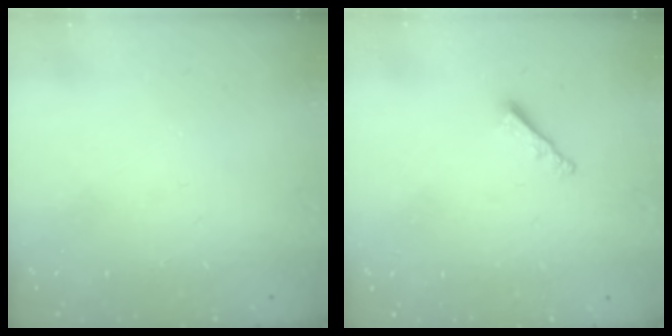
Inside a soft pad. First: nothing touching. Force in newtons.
{"total": 1.9, "press": 1.9, "slide": 0.5}